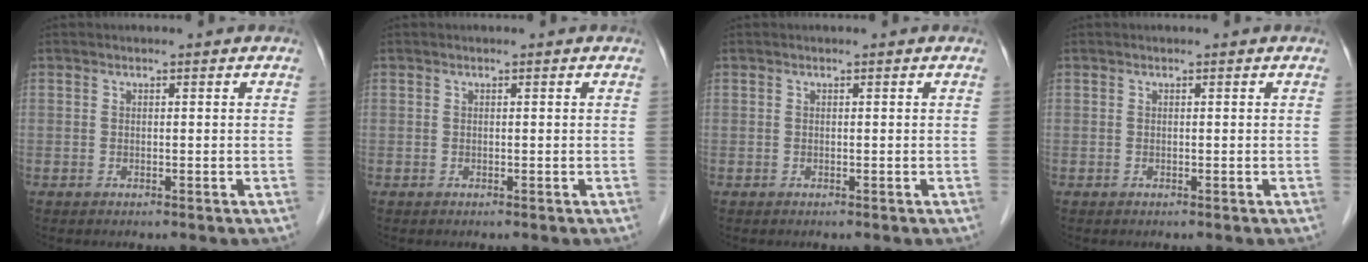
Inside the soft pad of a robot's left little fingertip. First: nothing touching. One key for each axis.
{"total": 0.0}
{"total": 0.0}
{"total": 0.0}